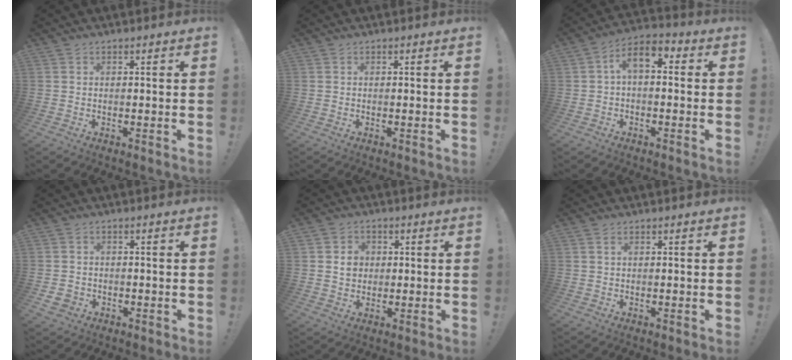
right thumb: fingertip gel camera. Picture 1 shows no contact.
{"total": 0.0}
{"total": 6.6, "force": [0.9, 3.5, 5.6], "torque": [-0.102, 0.006, 0.021]}
{"total": 2.9, "force": [-1.1, 2.4, 1.1], "torque": [-0.022, 0.000, -0.019]}
{"total": 5.5, "force": [0.9, 5.1, 1.9], "torque": [-0.021, 0.001, 0.016]}
{"total": 1.0, "force": [0.6, 0.3, 0.7], "torque": [-0.010, -0.002, 0.010]}